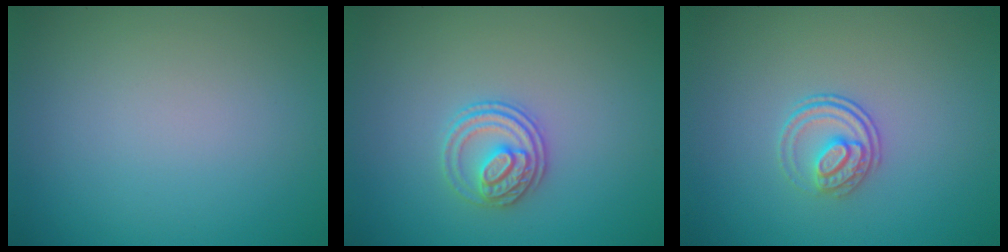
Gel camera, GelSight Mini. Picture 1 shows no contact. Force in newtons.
{"total": 2.8, "press": 2.7, "slide": 1.0}
{"total": 2.3, "press": 1.7, "slide": 1.5}